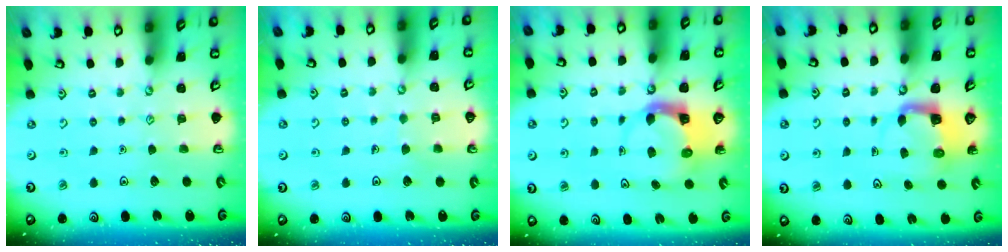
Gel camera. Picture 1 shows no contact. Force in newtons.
{"total": 4.0, "press": 4.0, "slide": 0.3}
{"total": 5.6, "press": 5.6, "slide": 0.8}
{"total": 4.0, "press": 3.9, "slide": 0.4}